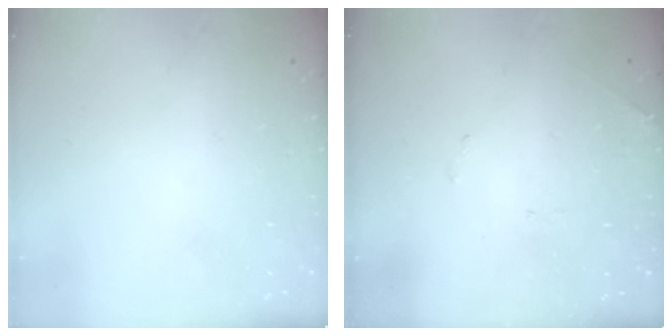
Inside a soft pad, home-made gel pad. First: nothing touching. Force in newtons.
{"total": 6.9, "press": 6.9, "slide": 0.2}